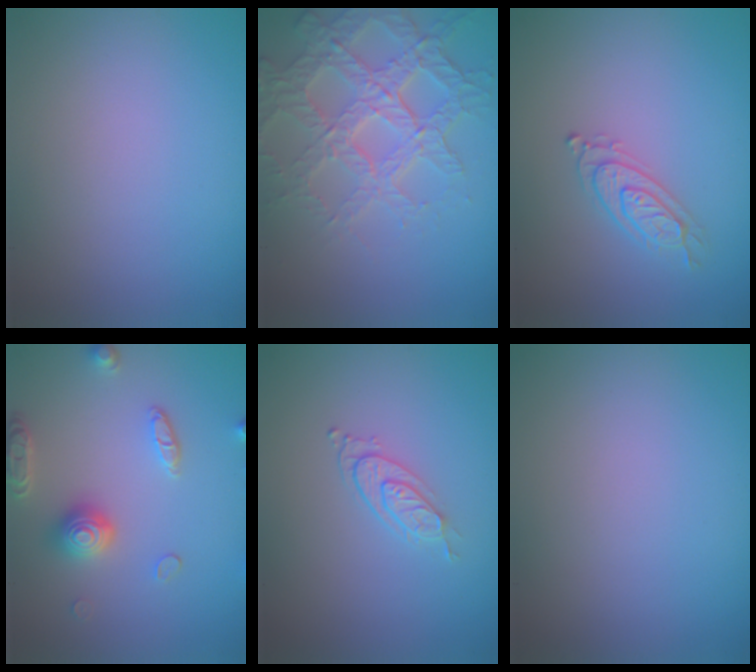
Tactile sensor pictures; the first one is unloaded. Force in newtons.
{"total": 5.5, "press": 4.7, "slide": 2.8}
{"total": 2.1, "press": 2.1, "slide": 0.5}
{"total": 4.1, "press": 3.5, "slide": 2.0}
{"total": 2.0, "press": 1.4, "slide": 1.4}
{"total": 0.0}